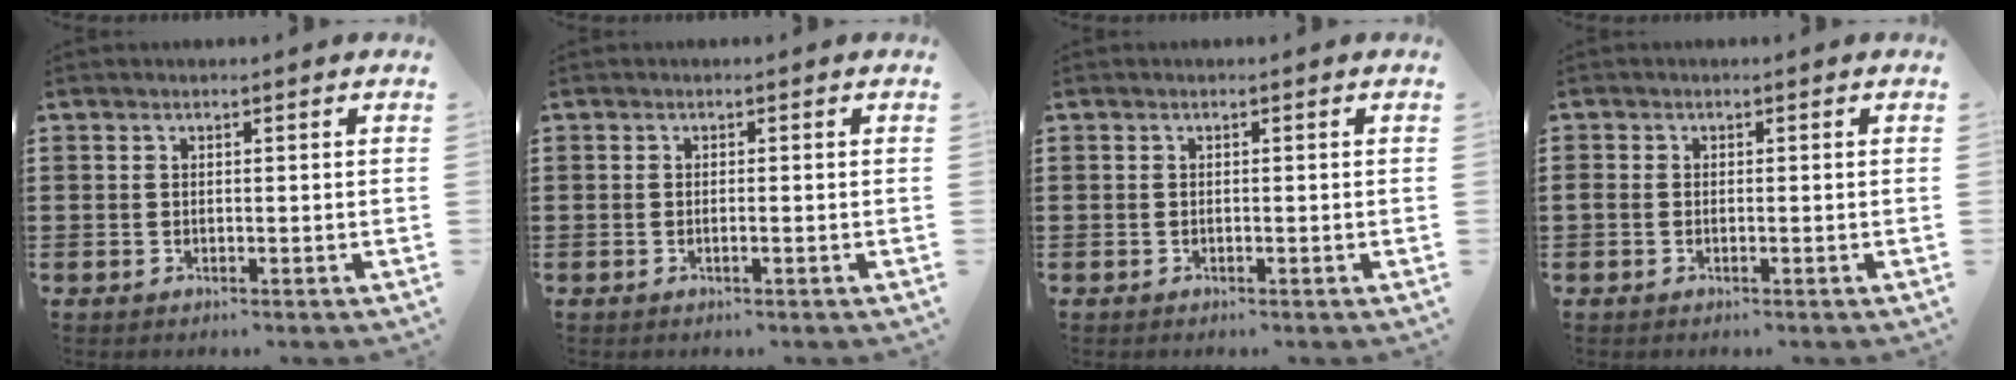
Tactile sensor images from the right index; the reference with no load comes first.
{"total": 0.5, "force": [-0.3, 0.0, 0.4], "torque": [-0.008, -0.002, -0.005]}
{"total": 0.0}
{"total": 0.6, "force": [-0.4, 0.3, 0.3], "torque": [-0.009, -0.003, -0.006]}